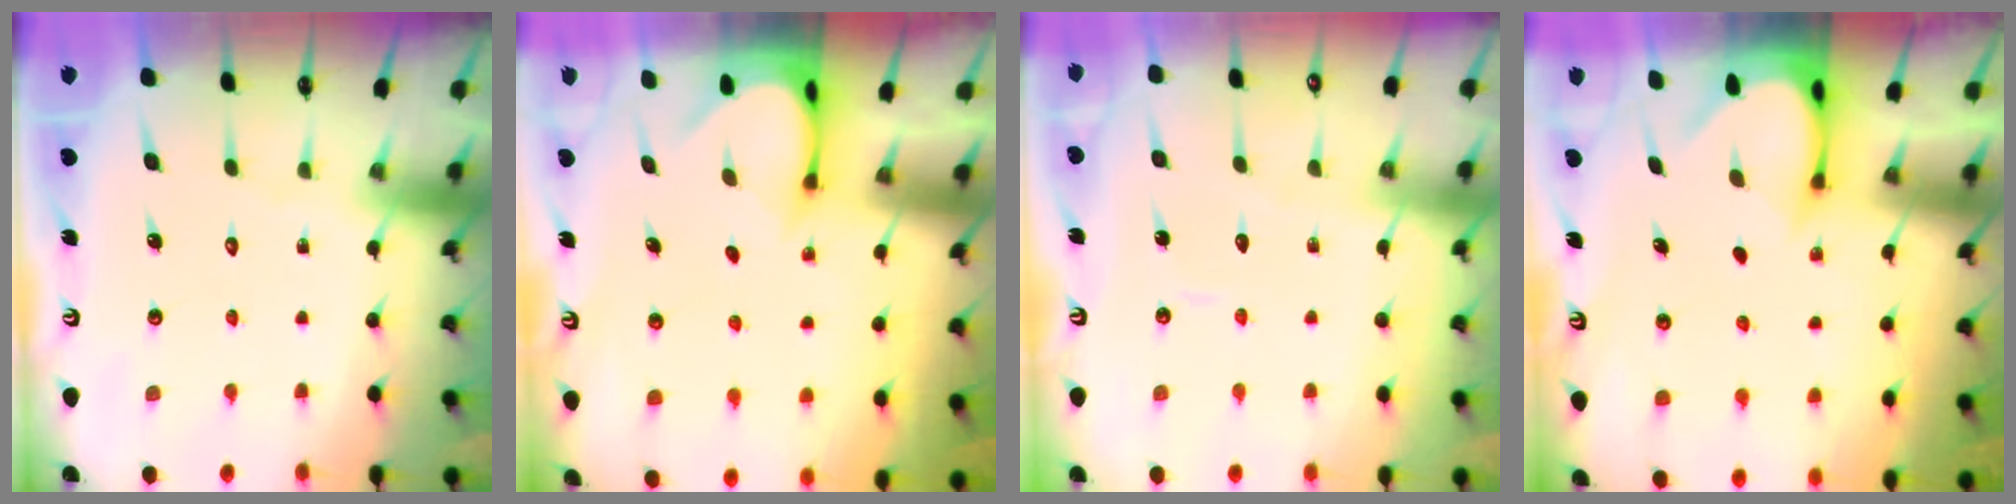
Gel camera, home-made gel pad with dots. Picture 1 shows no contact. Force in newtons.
{"total": 3.3, "press": 3.3, "slide": 0.3}
{"total": 2.6, "press": 2.6, "slide": 0.3}
{"total": 2.9, "press": 2.9, "slide": 0.3}